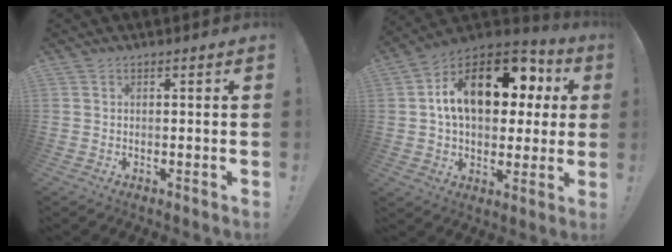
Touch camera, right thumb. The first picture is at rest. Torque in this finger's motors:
{"motor_torque": [2.49, 2.53, 0.72, 0.52, 0.18]}